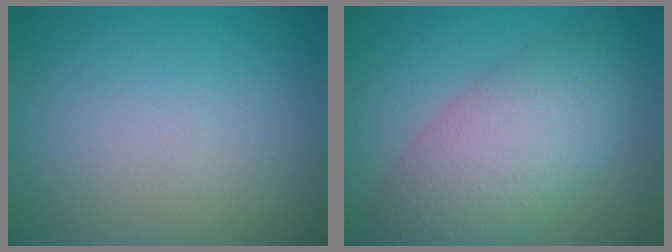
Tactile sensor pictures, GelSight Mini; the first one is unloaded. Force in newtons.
{"total": 8.0, "press": 8.0, "slide": 0.2}